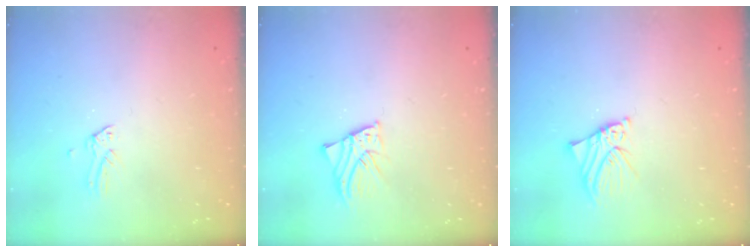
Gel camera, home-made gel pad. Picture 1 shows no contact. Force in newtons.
{"total": 2.5, "press": 2.5, "slide": 0.3}
{"total": 4.7, "press": 4.7, "slide": 0.6}